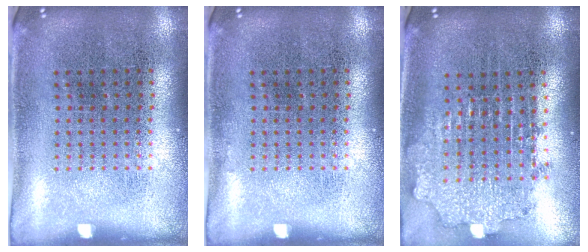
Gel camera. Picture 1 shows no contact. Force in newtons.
{"total": 0.0}
{"total": 2.1, "press": 1.6, "slide": 1.2}